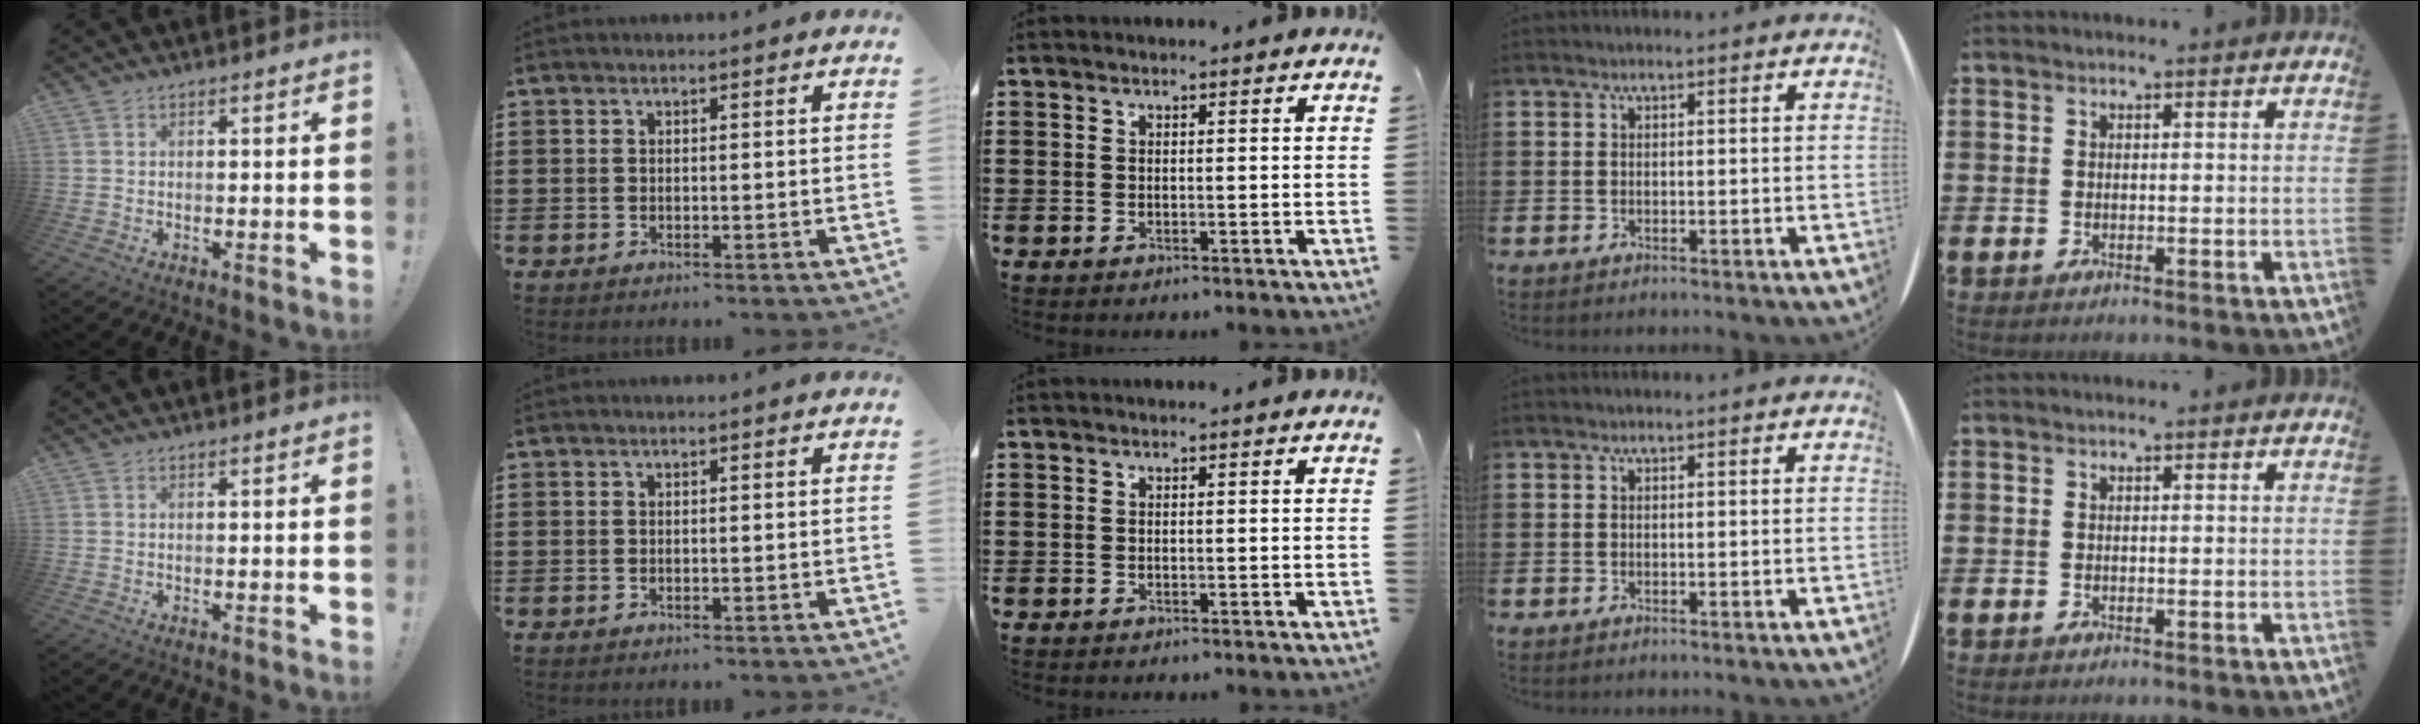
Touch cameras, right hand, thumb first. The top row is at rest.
{}